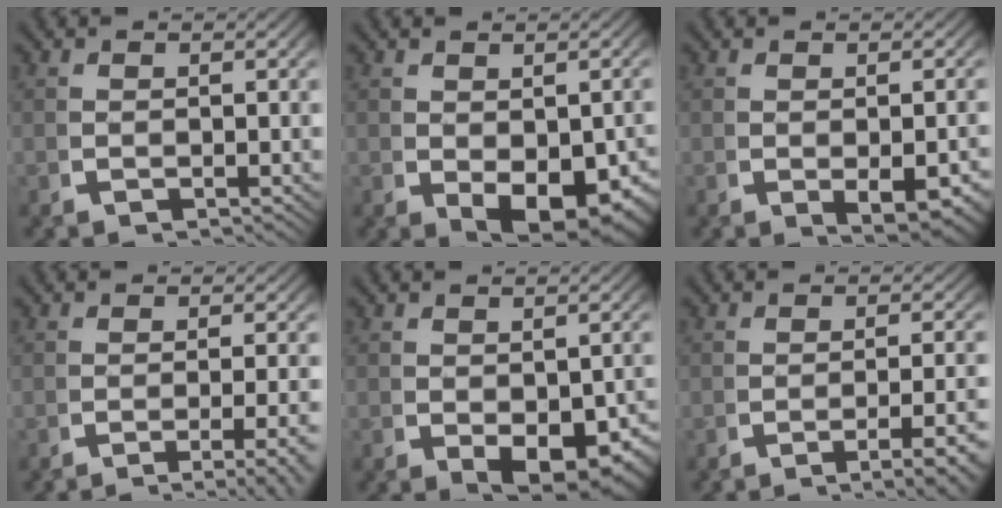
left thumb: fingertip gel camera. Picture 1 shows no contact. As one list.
[{"total": 5.7, "force": [-1.2, 3.2, 4.5], "torque": [-0.078, -0.033, 0.007]}, {"total": 3.3, "force": [-0.7, 1.5, 2.9], "torque": [-0.057, -0.015, 0.000]}, {"total": 5.2, "force": [-3.6, 1.2, 3.7], "torque": [-0.057, -0.008, -0.053]}, {"total": 5.4, "force": [-1.4, 3.1, 4.2], "torque": [-0.073, -0.037, 0.001]}, {"total": 4.6, "force": [-2.5, 0.8, 3.8], "torque": [-0.055, 0.000, -0.040]}]